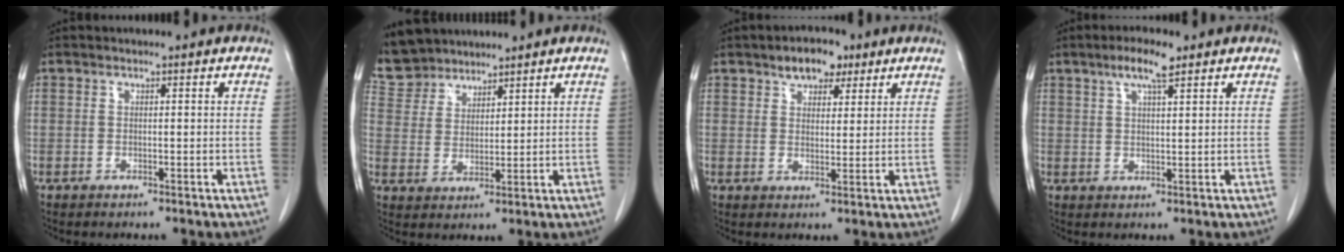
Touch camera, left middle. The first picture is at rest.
{"total": 7.2, "force": [6.6, 2.8, 0.7], "torque": [-0.021, 0.019, 0.135]}
{"total": 5.5, "force": [3.5, 3.0, 2.9], "torque": [-0.042, 0.011, 0.056]}
{"total": 4.9, "force": [3.2, 0.7, 3.7], "torque": [-0.073, 0.005, 0.054]}